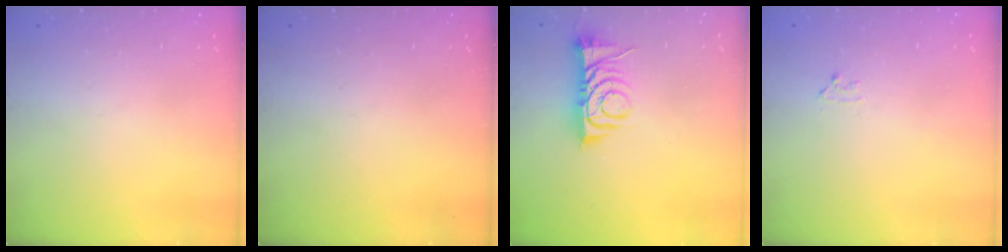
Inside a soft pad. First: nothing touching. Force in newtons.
{"total": 0.0}
{"total": 8.2, "press": 8.2, "slide": 0.2}
{"total": 4.6, "press": 4.5, "slide": 0.5}